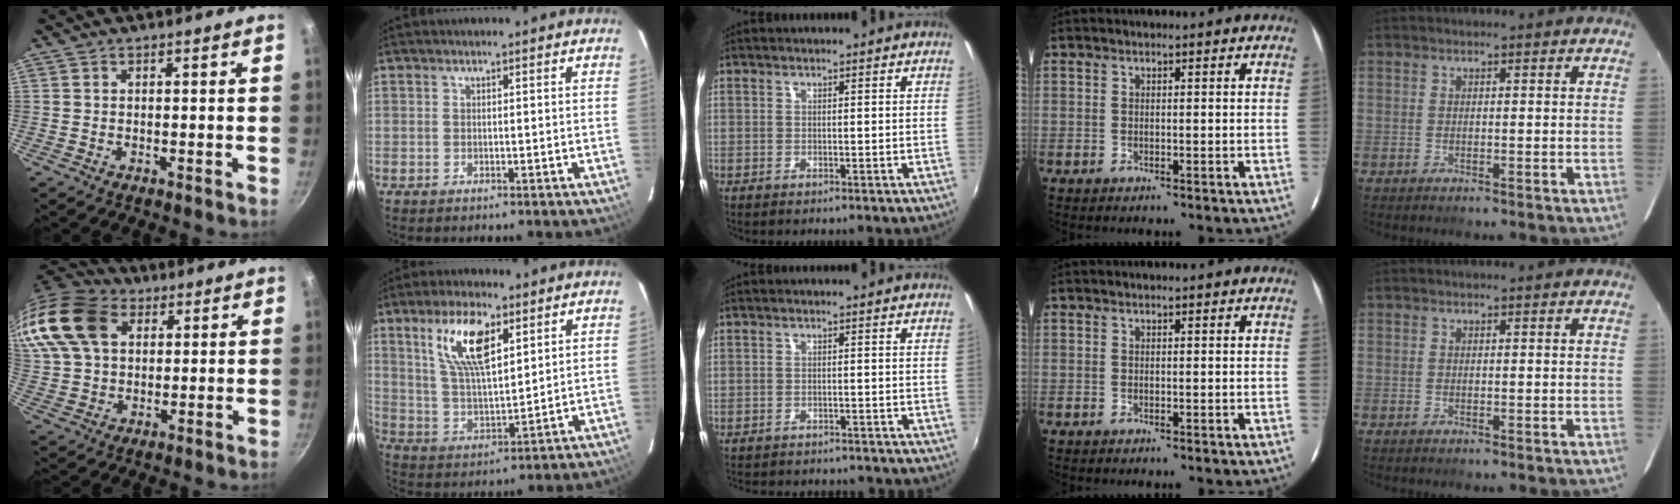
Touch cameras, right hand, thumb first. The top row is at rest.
{"thumb": {"total": 22.0, "force": [8.2, 15.6, 13.2], "torque": [-0.301, 0.024, 0.149]}, "index": {"total": 12.5, "force": [6.2, 4.6, 9.8], "torque": [-0.186, 0.010, 0.126]}, "middle": {"total": 8.1, "force": [-7.4, 2.0, 2.6], "torque": [-0.064, -0.012, -0.101]}}